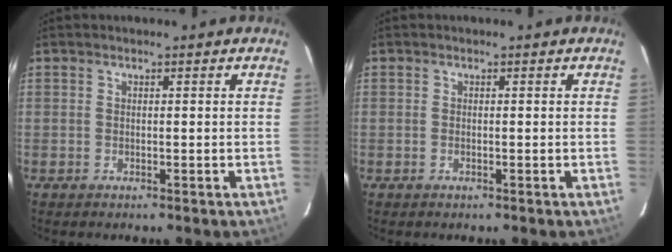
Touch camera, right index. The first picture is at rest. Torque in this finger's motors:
{"motor_torque": [0.11, 0.08, -0.01, 0.01]}